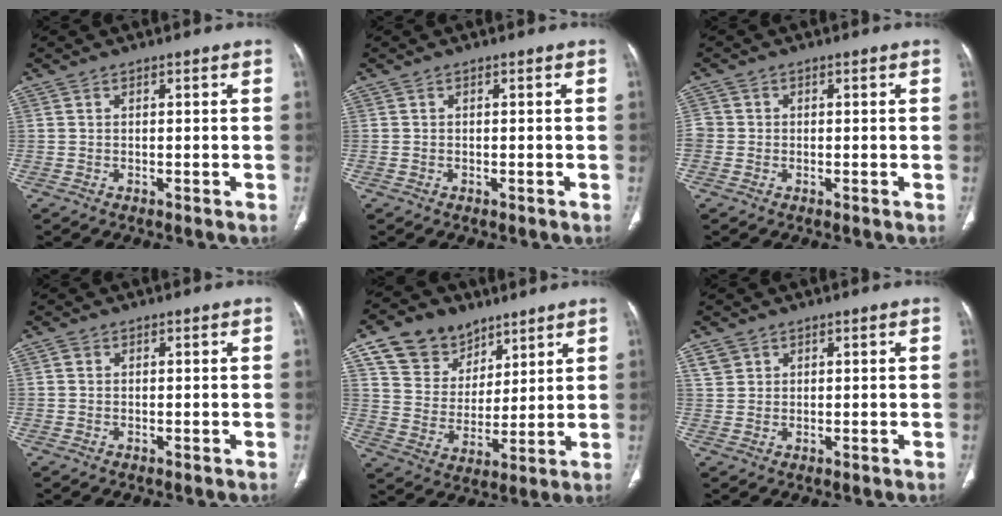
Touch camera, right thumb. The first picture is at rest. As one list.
[{"total": 0.0}, {"total": 3.2, "force": [-0.5, 3.0, 1.1], "torque": [-0.018, 0.010, -0.011]}, {"total": 0.7, "force": [0.1, 0.7, 0.2], "torque": [0.003, 0.003, 0.000]}, {"total": 13.8, "force": [9.0, 9.6, 4.2], "torque": [-0.038, -0.036, 0.169]}, {"total": 2.6, "force": [1.5, 2.1, 0.6], "torque": [0.001, -0.004, 0.029]}]